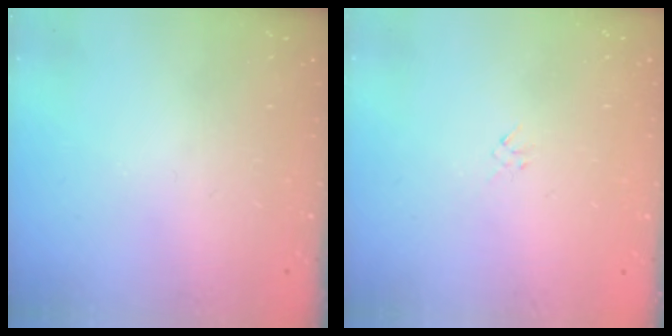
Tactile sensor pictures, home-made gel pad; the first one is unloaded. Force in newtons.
{"total": 1.3, "press": 1.3, "slide": 0.4}